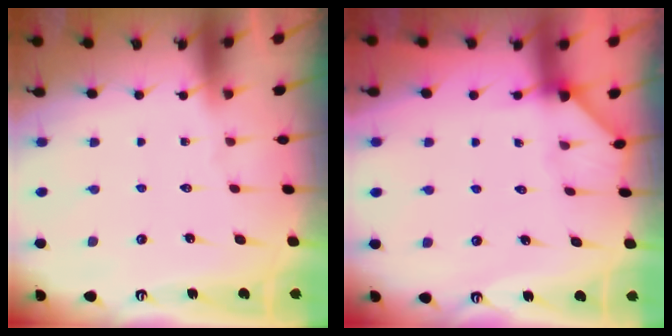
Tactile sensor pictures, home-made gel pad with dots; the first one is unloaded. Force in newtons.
{"total": 2.8, "press": 2.8, "slide": 0.2}